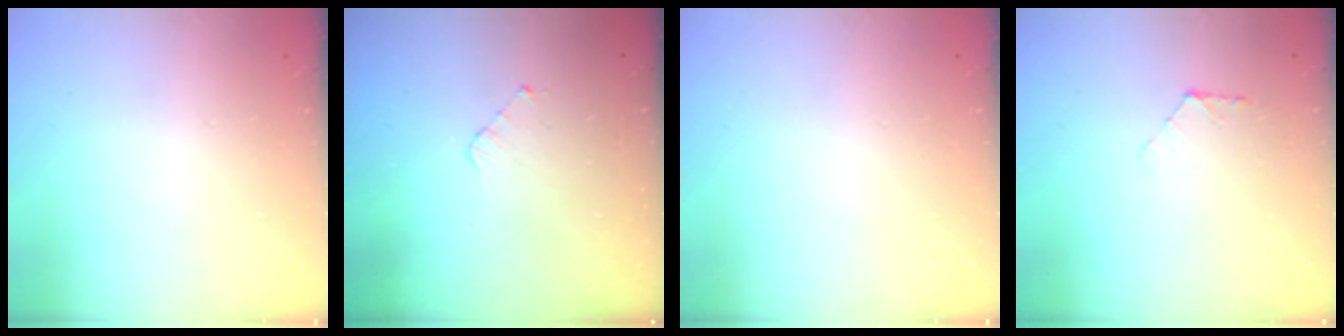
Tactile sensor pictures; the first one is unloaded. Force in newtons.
{"total": 2.8, "press": 2.8, "slide": 0.2}
{"total": 0.0}
{"total": 5.8, "press": 5.7, "slide": 0.6}